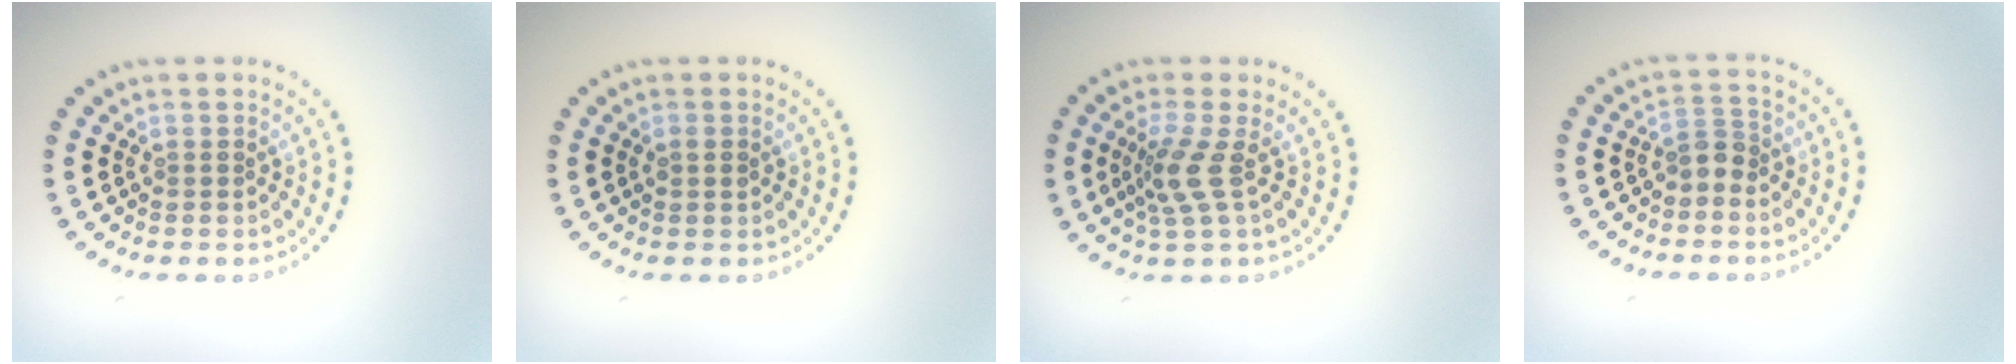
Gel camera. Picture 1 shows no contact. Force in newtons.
{"total": 0.9, "press": 0.9, "slide": 0.1}
{"total": 2.7, "press": 1.9, "slide": 1.9}
{"total": 1.8, "press": 1.5, "slide": 1.1}